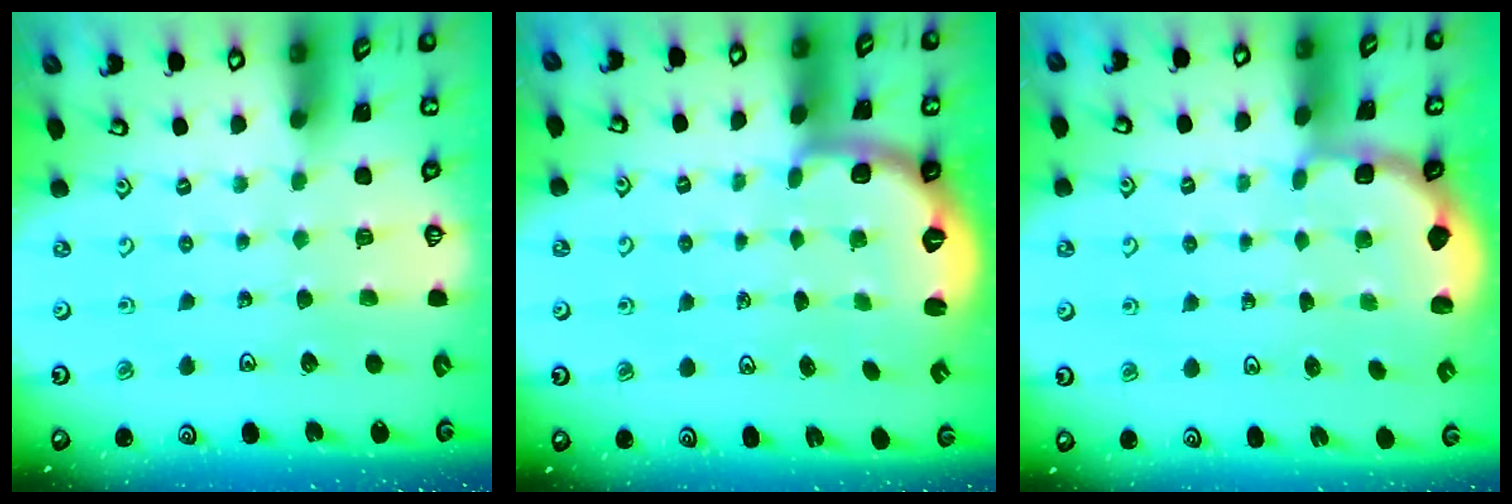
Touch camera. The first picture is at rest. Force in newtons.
{"total": 2.6, "press": 1.6, "slide": 2.1}
{"total": 1.9, "press": 1.6, "slide": 1.0}